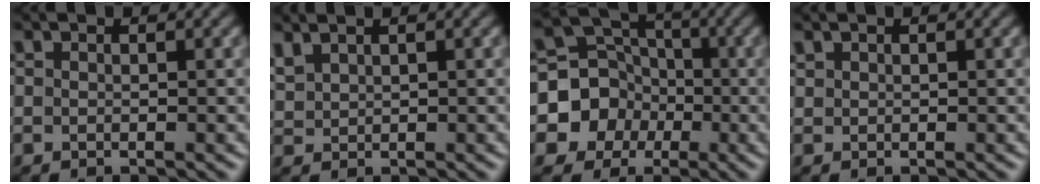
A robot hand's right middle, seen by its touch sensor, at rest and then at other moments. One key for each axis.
{"total": 1.7, "fx": 1.4, "fy": 0.7, "fz": 0.7, "tx": -0.023, "ty": 0.007, "tz": 0.036}
{"total": 5.8, "fx": -1.9, "fy": 5.3, "fz": 1.2, "tx": 0.003, "ty": 0.002, "tz": -0.059}
{"total": 0.6, "fx": 0.5, "fy": 0.3, "fz": 0.0, "tx": -0.006, "ty": -0.002, "tz": 0.012}